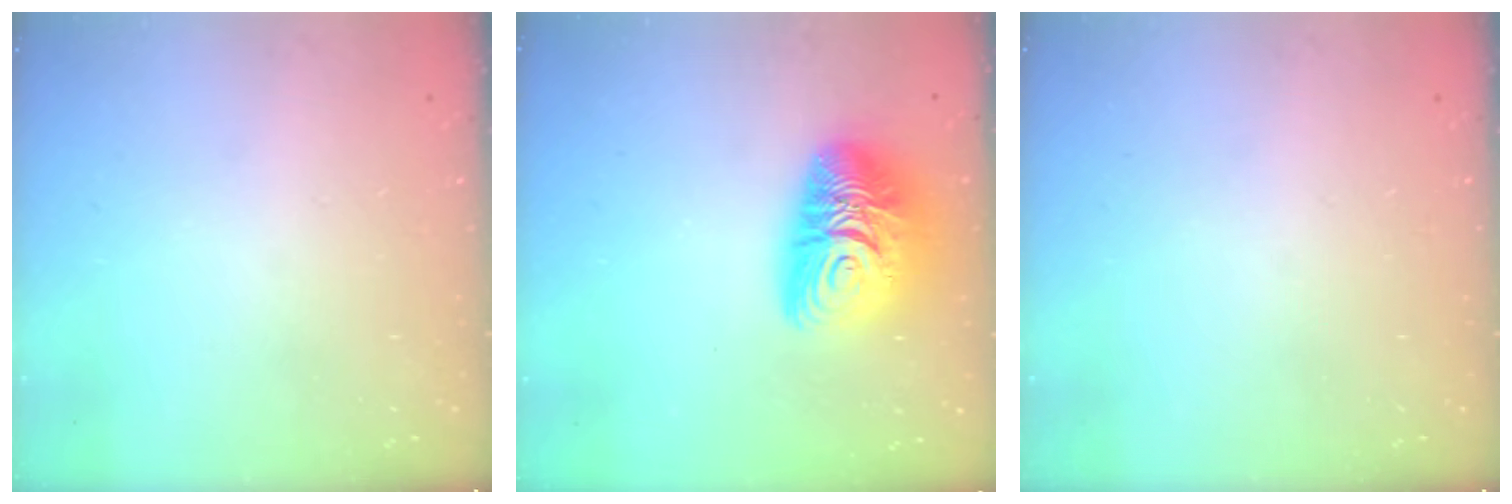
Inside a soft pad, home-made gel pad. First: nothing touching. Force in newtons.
{"total": 14.8, "press": 14.7, "slide": 1.5}
{"total": 0.0}